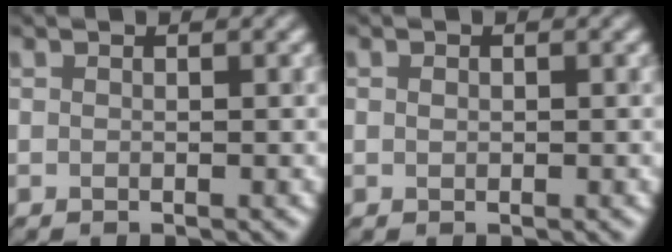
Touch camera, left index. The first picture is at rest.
{"total": 0.6, "force": [0.1, 0.5, 0.4], "torque": [-0.006, 0.000, 0.001]}